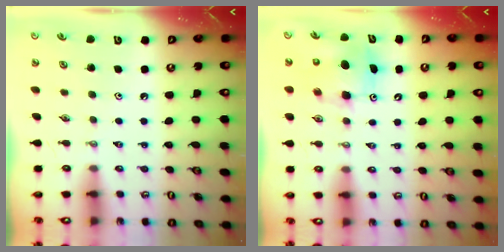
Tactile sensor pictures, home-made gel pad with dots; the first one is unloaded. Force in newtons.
{"total": 7.9, "press": 7.6, "slide": 2.2}